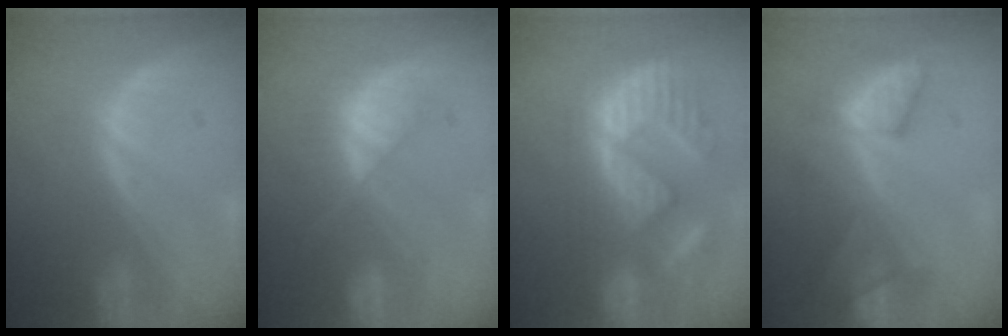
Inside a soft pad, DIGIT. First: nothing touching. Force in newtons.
{"total": 7.6, "press": 6.7, "slide": 3.6}
{"total": 11.9, "press": 11.2, "slide": 3.7}
{"total": 7.8, "press": 7.6, "slide": 1.6}